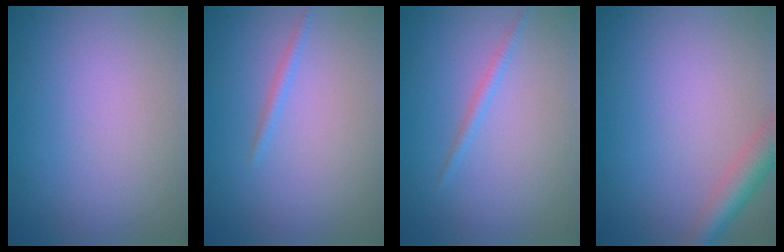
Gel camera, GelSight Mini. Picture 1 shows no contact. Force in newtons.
{"total": 0.8, "press": 0.8, "slide": 0.1}
{"total": 1.0, "press": 1.0, "slide": 0.1}
{"total": 3.4, "press": 3.4, "slide": 0.2}